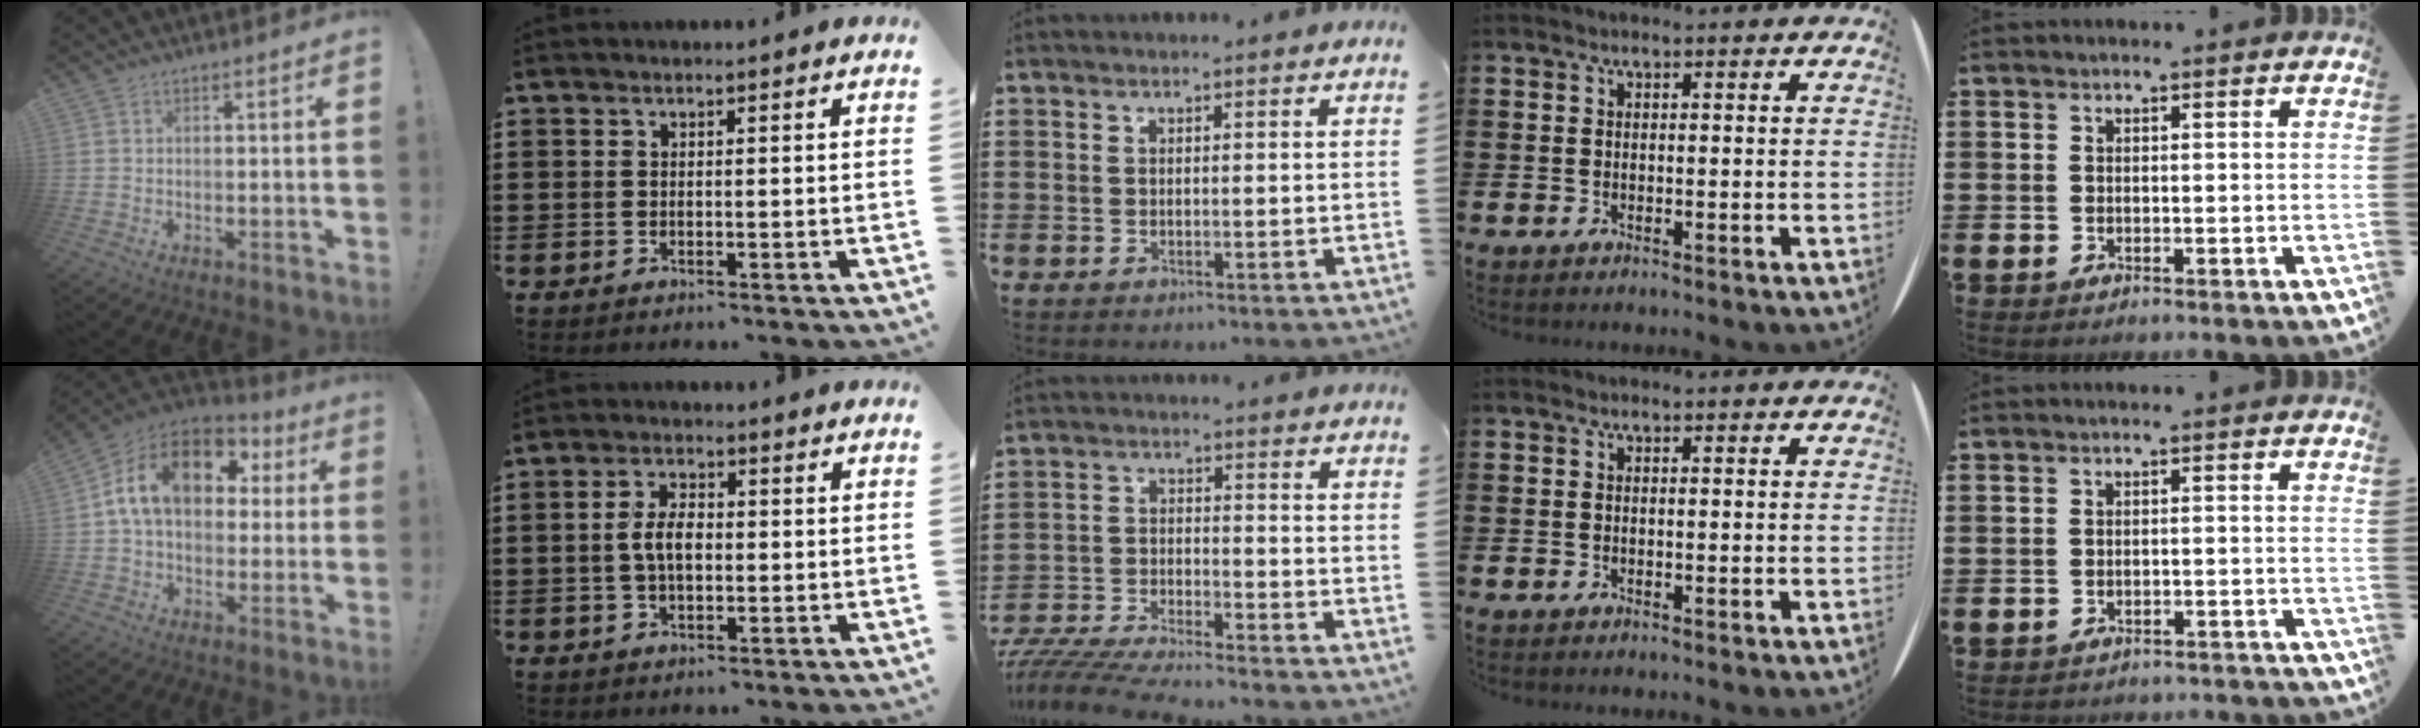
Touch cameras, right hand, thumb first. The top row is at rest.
{"thumb": {"total": 18.0, "force": [4.7, 11.9, 12.7], "torque": [-0.212, 0.004, 0.082]}, "index": {"total": 4.8, "force": [-0.2, 2.5, 4.1], "torque": [-0.094, 0.002, -0.009]}, "middle": {"total": 6.2, "force": [-6.0, 0.2, 1.3], "torque": [-0.044, -0.007, -0.125]}, "little": {"total": 1.4, "force": [-1.4, 0.0, -0.1], "torque": [-0.002, 0.003, -0.030]}}